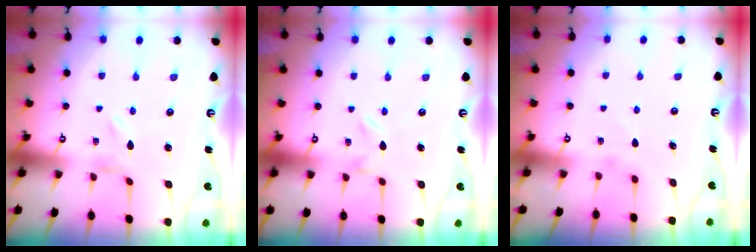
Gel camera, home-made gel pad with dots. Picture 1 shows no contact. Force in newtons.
{"total": 0.0}
{"total": 1.7, "press": 1.6, "slide": 0.4}